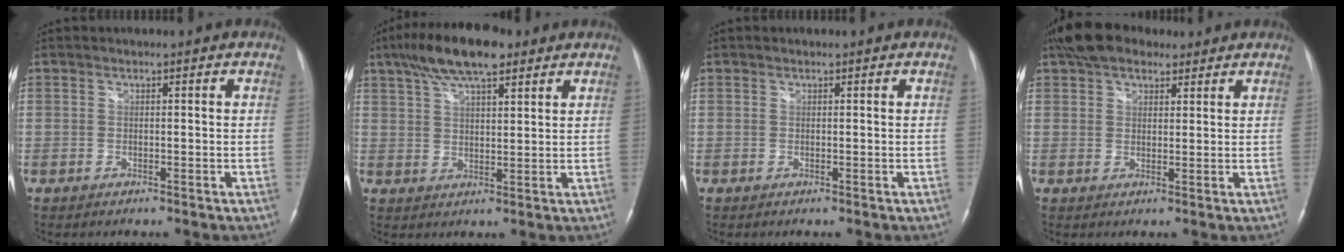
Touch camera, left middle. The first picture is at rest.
{"total": 11.5, "force": [7.7, 3.3, 7.9], "torque": [-0.145, 0.024, 0.135]}
{"total": 0.0}
{"total": 8.7, "force": [6.5, 4.2, 4.0], "torque": [-0.070, 0.033, 0.114]}